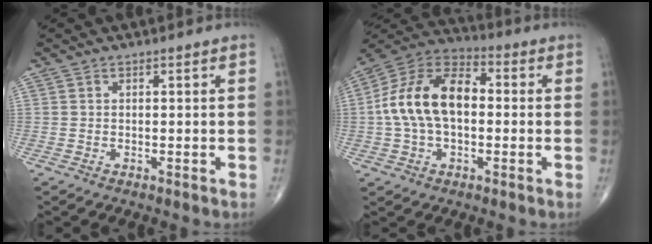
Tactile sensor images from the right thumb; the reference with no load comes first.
{"total": 16.2, "force": [0.4, 9.8, 12.8], "torque": [-0.236, 0.039, -0.003]}